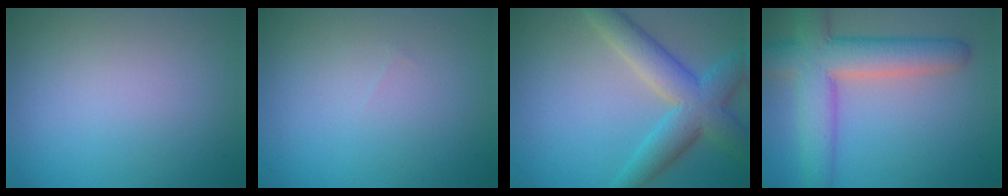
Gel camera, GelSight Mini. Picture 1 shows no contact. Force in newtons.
{"total": 0.0}
{"total": 6.3, "press": 6.3, "slide": 0.4}
{"total": 8.1, "press": 8.1, "slide": 0.7}